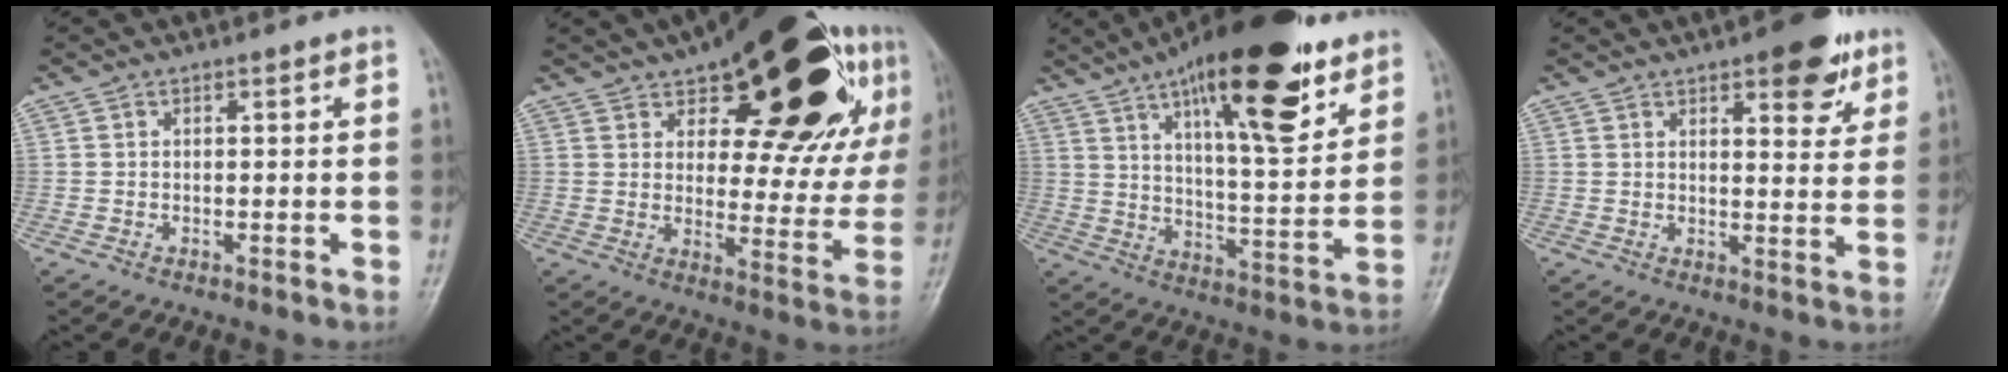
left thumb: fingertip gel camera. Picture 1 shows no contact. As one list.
[{"total": 29.6, "force": [14.9, 12.0, 22.5], "torque": [-0.283, -0.019, 0.213]}, {"total": 23.7, "force": [14.0, 7.3, 17.7], "torque": [-0.251, -0.051, 0.219]}, {"total": 9.3, "force": [5.5, 3.6, 6.6], "torque": [-0.060, -0.025, 0.070]}]